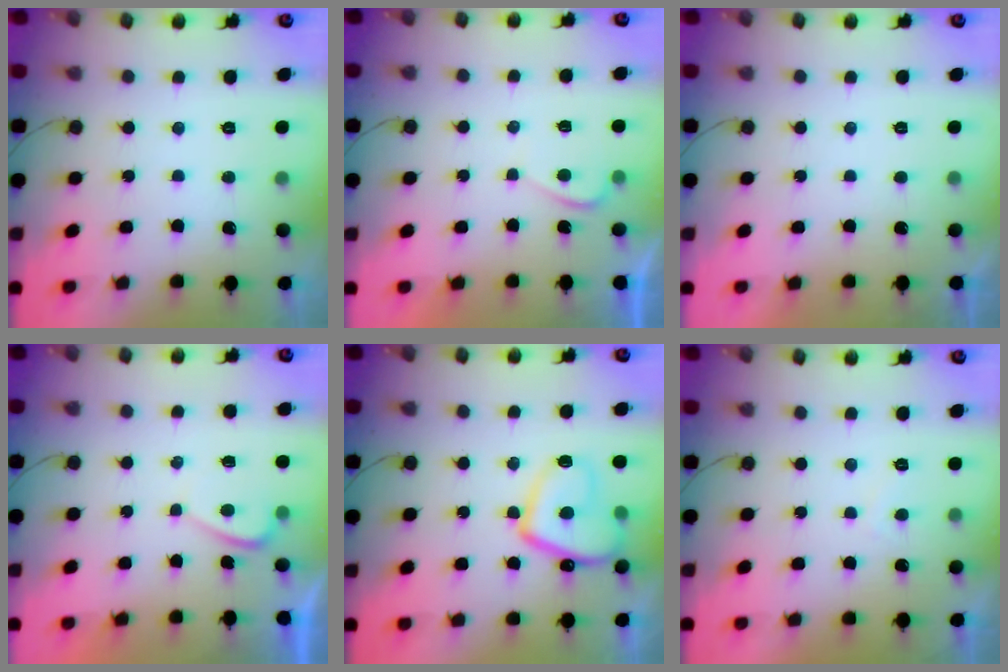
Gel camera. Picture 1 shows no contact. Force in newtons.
{"total": 0.7, "press": 0.6, "slide": 0.4}
{"total": 2.2, "press": 2.2, "slide": 0.4}
{"total": 0.8, "press": 0.6, "slide": 0.5}
{"total": 13.2, "press": 13.1, "slide": 1.6}
{"total": 1.1, "press": 0.8, "slide": 0.7}